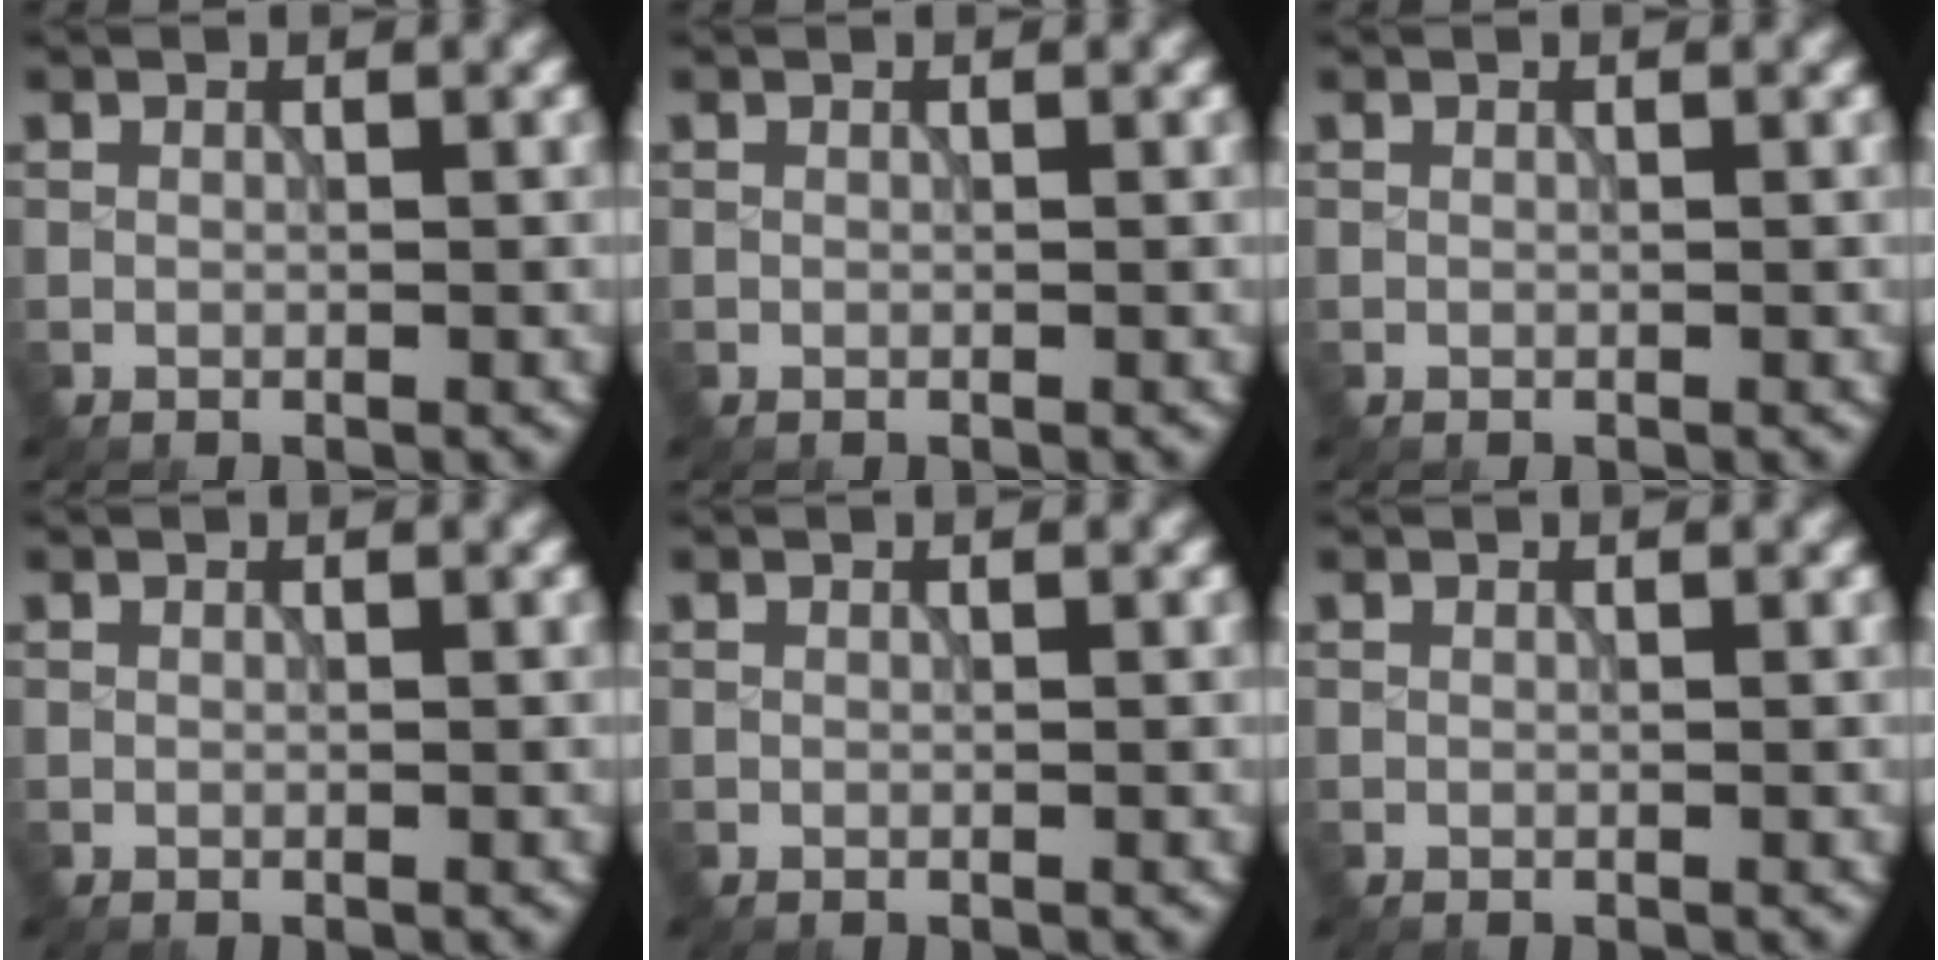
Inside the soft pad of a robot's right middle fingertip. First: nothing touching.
{"total": 0.0}
{"total": 0.0}
{"total": 0.0}
{"total": 0.0}
{"total": 0.0}